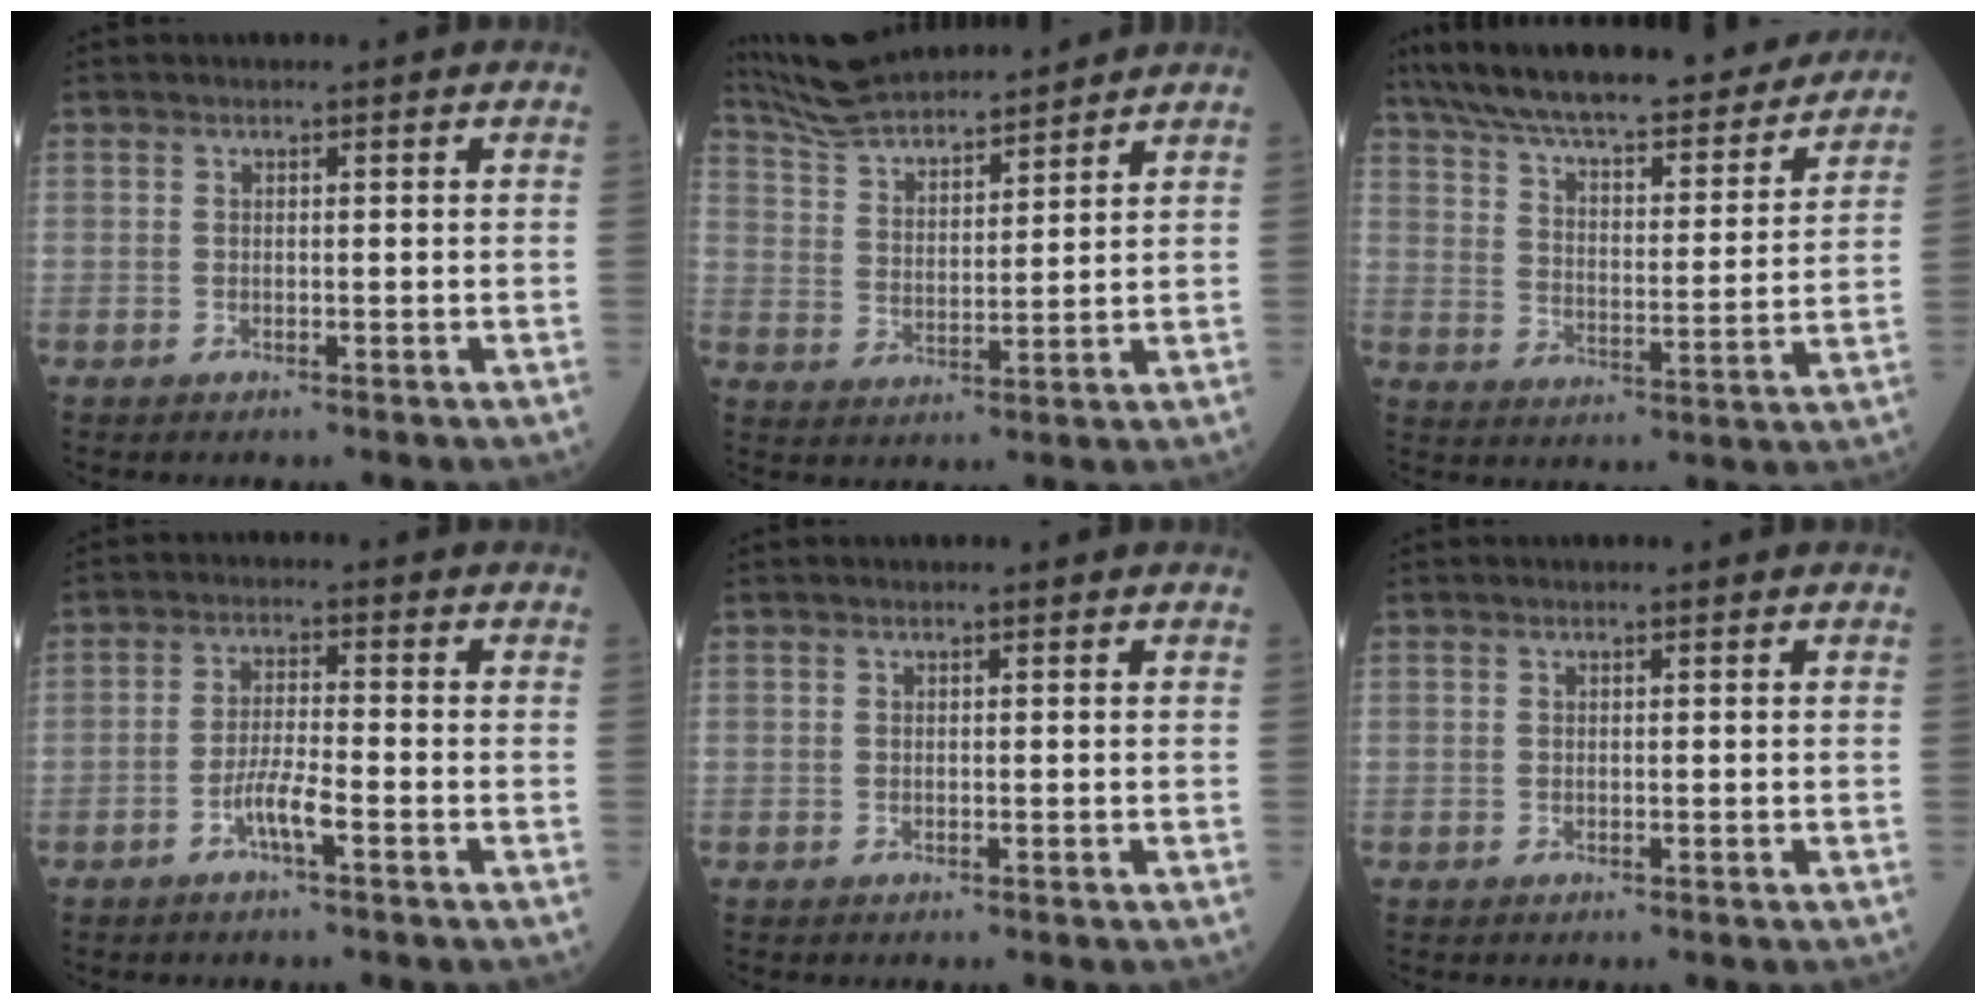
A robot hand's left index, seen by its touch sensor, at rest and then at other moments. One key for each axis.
{"total": 13.2, "fx": 12.5, "fy": 1.5, "fz": 4.0, "tx": -0.083, "ty": 0.020, "tz": 0.225}
{"total": 26.9, "fx": 23.3, "fy": 5.6, "fz": 12.2, "tx": -0.207, "ty": -0.004, "tz": 0.320}
{"total": 4.0, "fx": -2.3, "fy": 0.2, "fz": 3.3, "tx": -0.065, "ty": -0.006, "tz": -0.049}
{"total": 0.0}
{"total": 0.0}